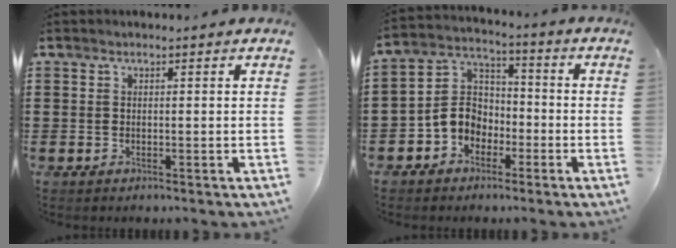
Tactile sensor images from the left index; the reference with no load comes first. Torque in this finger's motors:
{"motor_torque": [0.97, 0.06, 0.31, 0.07]}